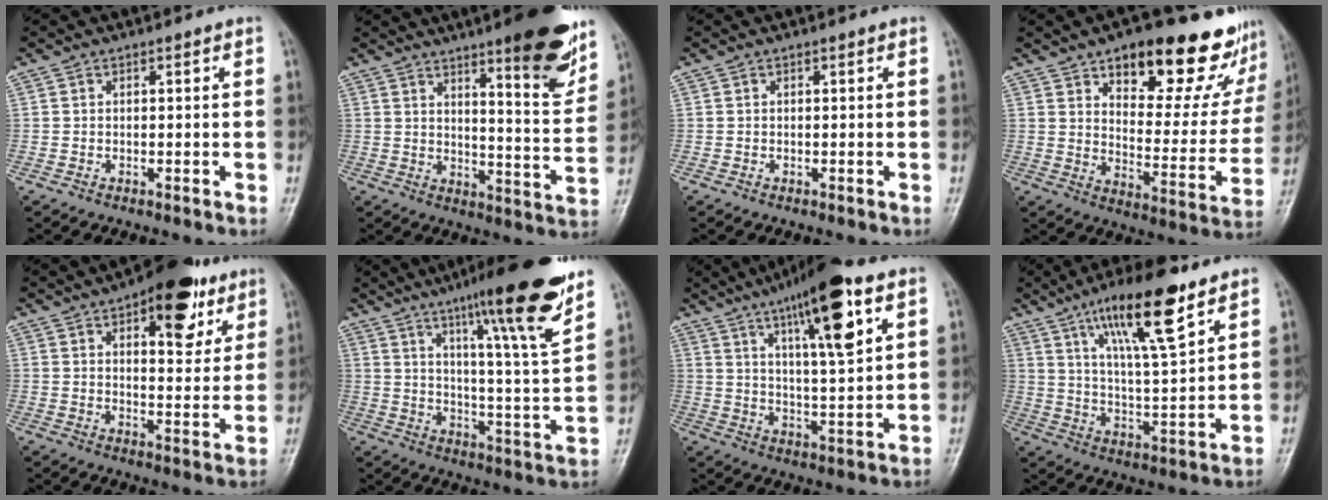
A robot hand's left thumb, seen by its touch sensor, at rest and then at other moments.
{"total": 15.2, "force": [9.6, 2.8, 11.5], "torque": [-0.127, -0.063, 0.139]}
{"total": 0.0}
{"total": 23.9, "force": [15.8, 9.9, 14.9], "torque": [-0.147, -0.074, 0.215]}
{"total": 14.8, "force": [7.9, 6.8, 10.5], "torque": [-0.093, -0.026, 0.106]}
{"total": 19.8, "force": [13.1, 1.4, 14.8], "torque": [-0.197, -0.065, 0.195]}
{"total": 16.6, "force": [8.4, 3.6, 13.9], "torque": [-0.212, -0.029, 0.137]}
{"total": 15.7, "force": [9.3, 3.6, 12.1], "torque": [-0.191, -0.043, 0.162]}